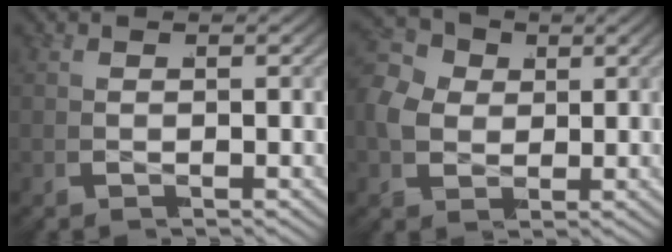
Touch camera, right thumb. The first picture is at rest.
{"total": 7.4, "force": [0.6, 6.2, 4.0], "torque": [-0.099, -0.016, 0.009]}